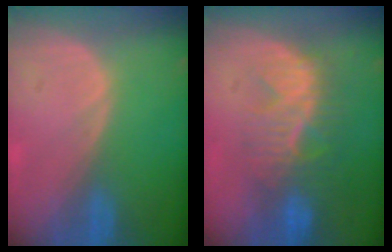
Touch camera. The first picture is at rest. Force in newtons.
{"total": 9.3, "press": 8.4, "slide": 3.9}